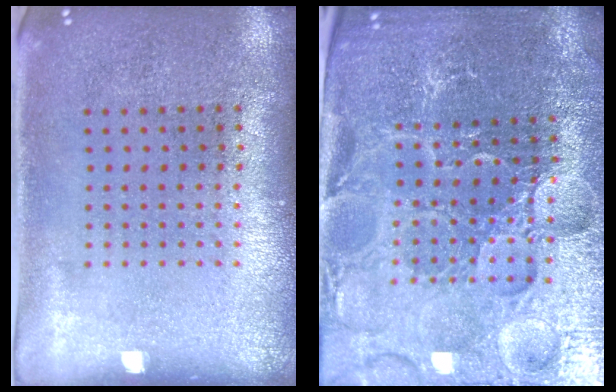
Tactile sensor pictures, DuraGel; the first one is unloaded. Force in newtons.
{"total": 4.7, "press": 4.5, "slide": 1.2}